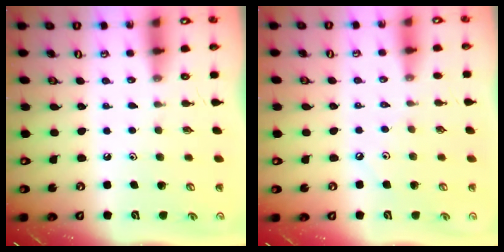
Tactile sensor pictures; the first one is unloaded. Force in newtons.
{"total": 1.6, "press": 1.5, "slide": 0.4}